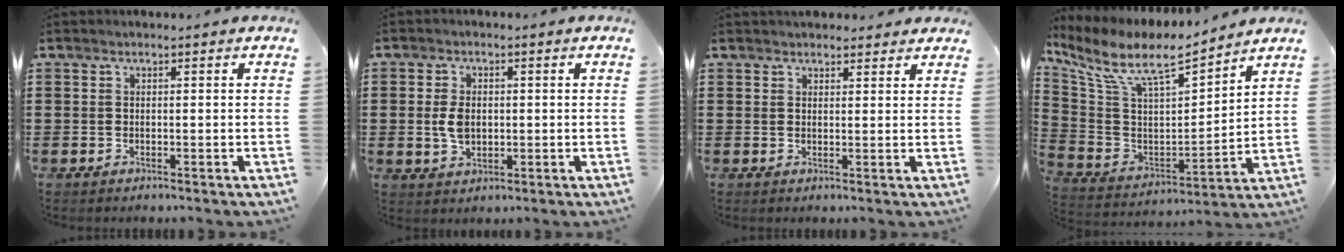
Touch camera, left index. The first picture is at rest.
{"total": 4.0, "force": [0.0, 2.5, 3.1], "torque": [-0.078, 0.003, -0.005]}
{"total": 2.2, "force": [2.0, 0.8, 0.2], "torque": [-0.009, 0.001, 0.039]}
{"total": 9.8, "force": [7.7, 2.5, 5.4], "torque": [-0.140, -0.048, 0.131]}